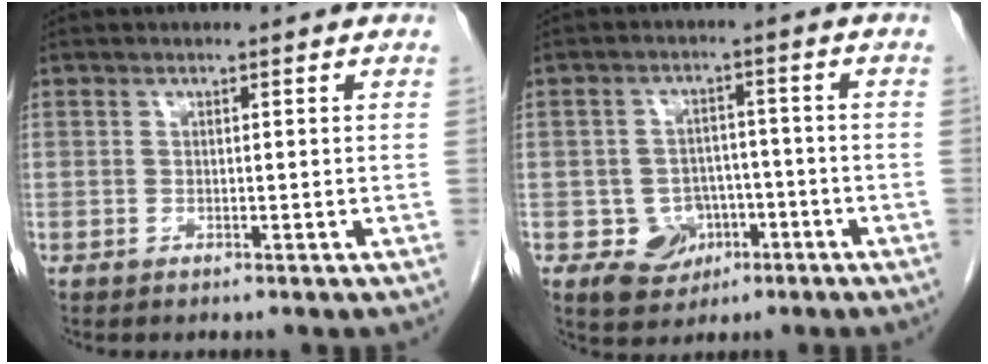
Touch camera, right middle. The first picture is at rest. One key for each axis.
{"total": 6.1, "fx": -2.6, "fy": 5.2, "fz": 1.8, "tx": -0.028, "ty": 0.011, "tz": -0.029}